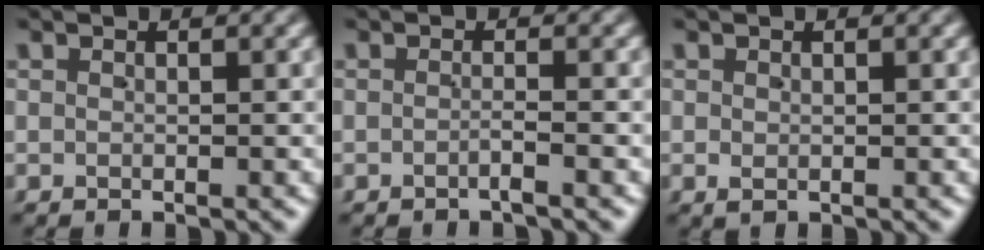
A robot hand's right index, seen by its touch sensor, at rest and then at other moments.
{"total": 0.9, "force": [-0.8, -0.2, 0.5], "torque": [-0.007, 0.003, -0.019]}
{"total": 0.6, "force": [-0.2, 0.3, 0.5], "torque": [-0.013, -0.007, 0.004]}